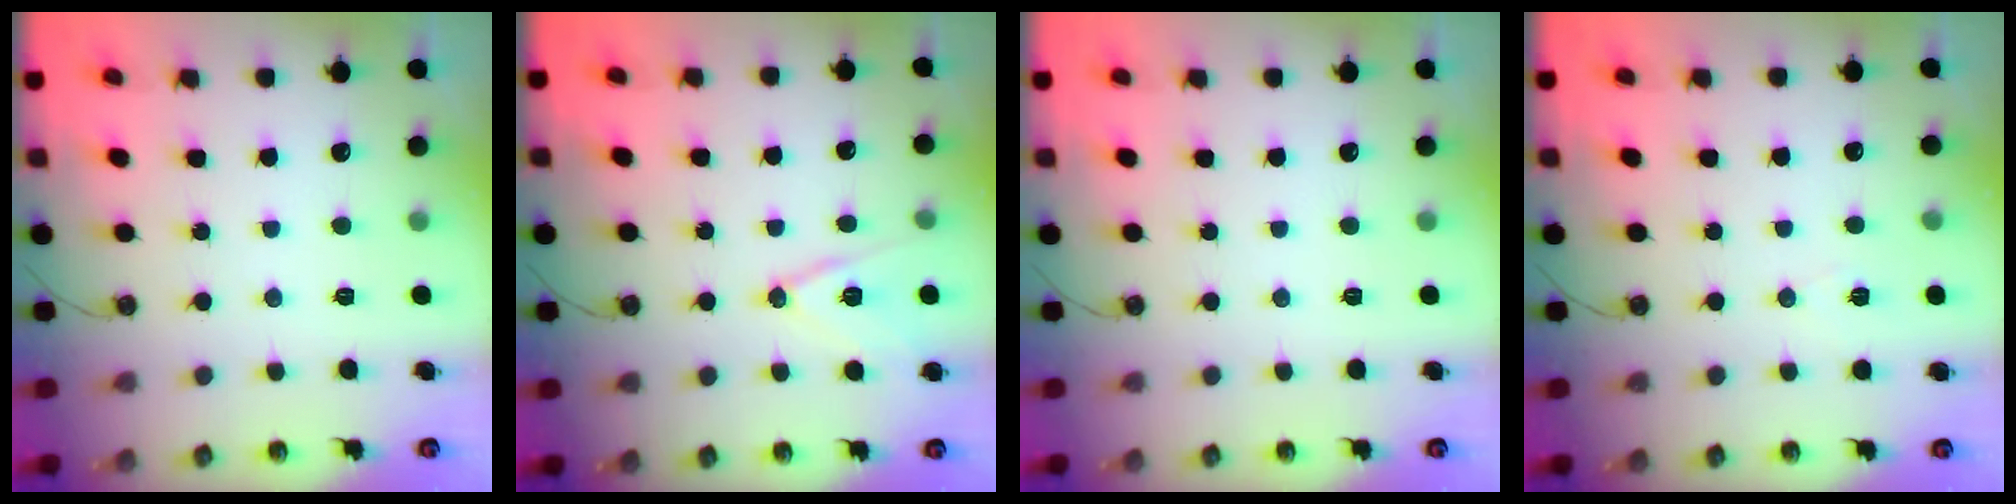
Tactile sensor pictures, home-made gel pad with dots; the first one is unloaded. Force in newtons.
{"total": 11.8, "press": 11.4, "slide": 3.2}
{"total": 0.0}
{"total": 5.9, "press": 3.7, "slide": 4.5}